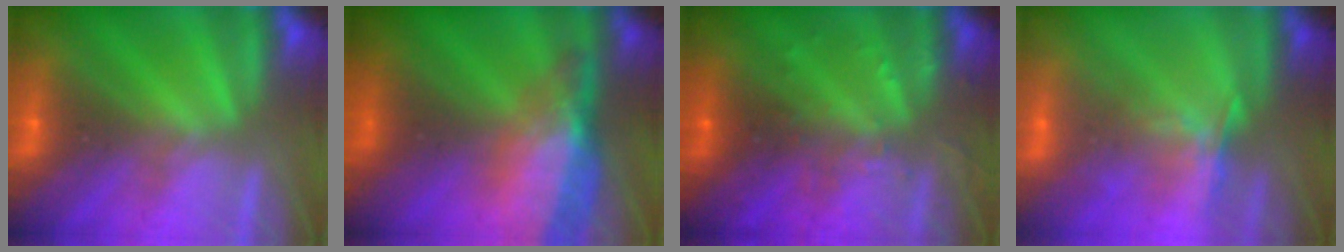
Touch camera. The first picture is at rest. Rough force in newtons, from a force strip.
{"total": 12.7}
{"total": 2.9}
{"total": 2.4}